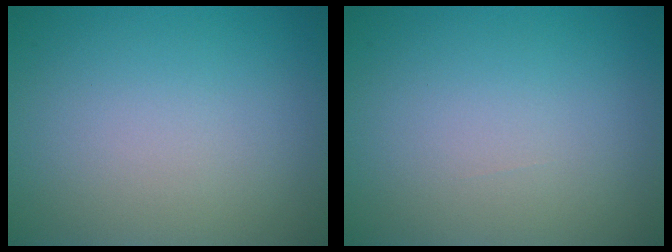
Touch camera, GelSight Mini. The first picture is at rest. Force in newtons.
{"total": 0.0}